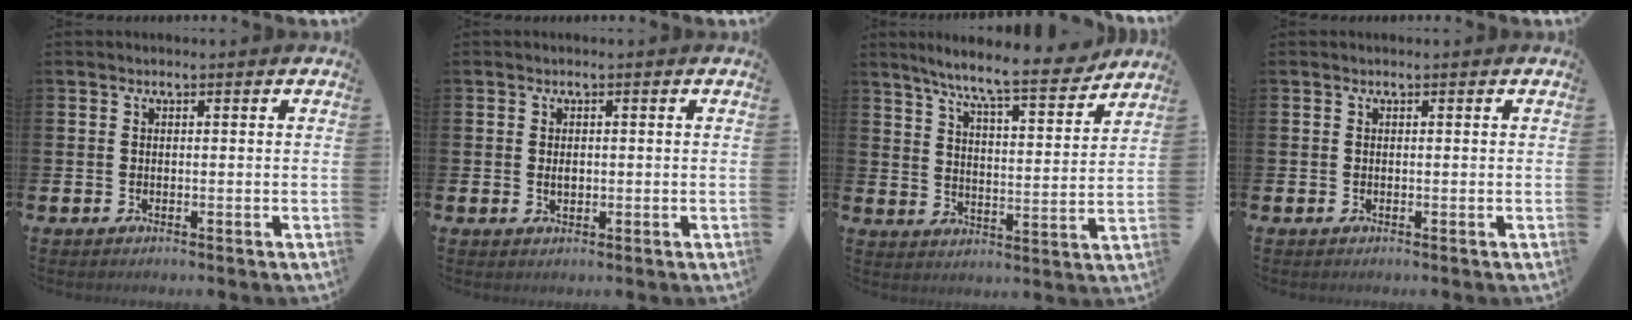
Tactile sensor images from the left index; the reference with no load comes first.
{"total": 1.1, "force": [0.1, 0.7, 0.9], "torque": [-0.006, 0.001, -0.002]}
{"total": 9.3, "force": [8.3, 0.4, 4.1], "torque": [-0.103, -0.050, 0.142]}
{"total": 0.0}